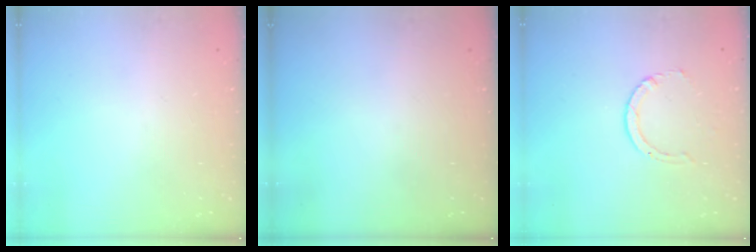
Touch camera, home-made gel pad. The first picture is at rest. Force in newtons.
{"total": 0.0}
{"total": 2.9, "press": 2.9, "slide": 0.4}